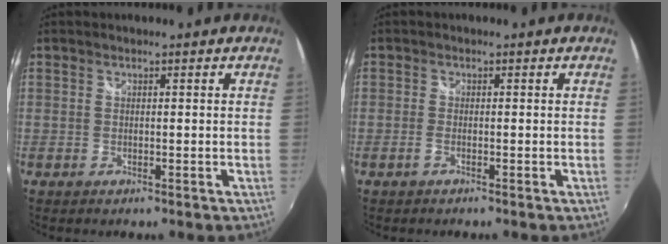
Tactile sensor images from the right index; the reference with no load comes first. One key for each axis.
{"total": 0.9, "fx": -0.6, "fy": 0.2, "fz": 0.6, "tx": -0.016, "ty": -0.001, "tz": -0.014}